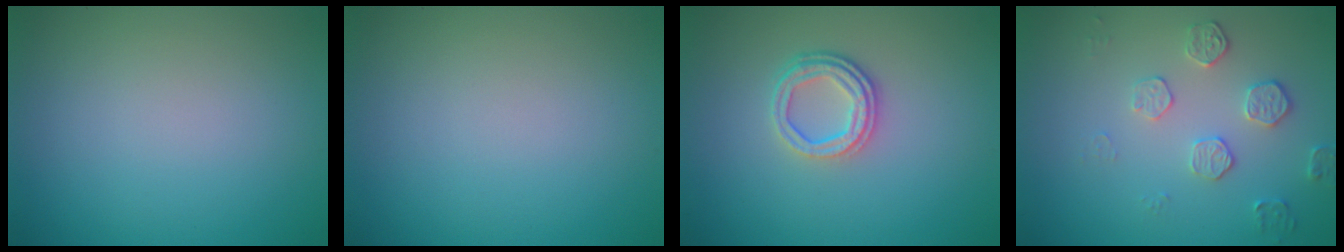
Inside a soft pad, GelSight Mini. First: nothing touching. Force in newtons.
{"total": 0.0}
{"total": 3.1, "press": 2.5, "slide": 1.8}
{"total": 2.1, "press": 1.5, "slide": 1.4}